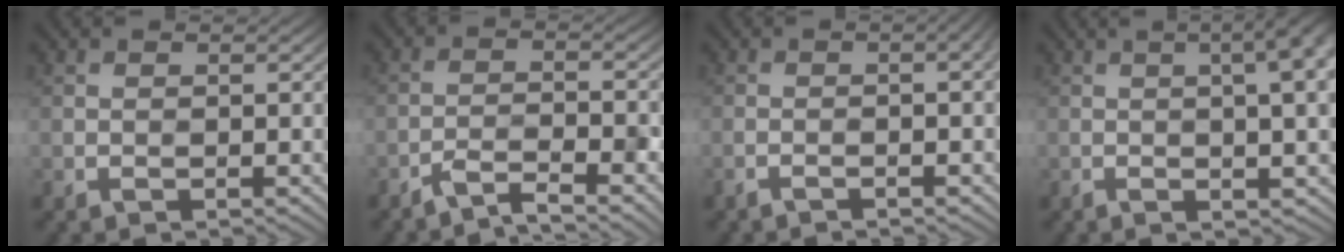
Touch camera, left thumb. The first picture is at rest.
{"total": 4.1, "force": [-2.8, 0.7, 2.8], "torque": [-0.050, 0.004, -0.049]}
{"total": 4.2, "force": [-1.5, 0.8, 3.8], "torque": [-0.042, 0.008, -0.024]}
{"total": 9.5, "force": [1.0, 2.8, 9.1], "torque": [-0.082, 0.022, 0.025]}